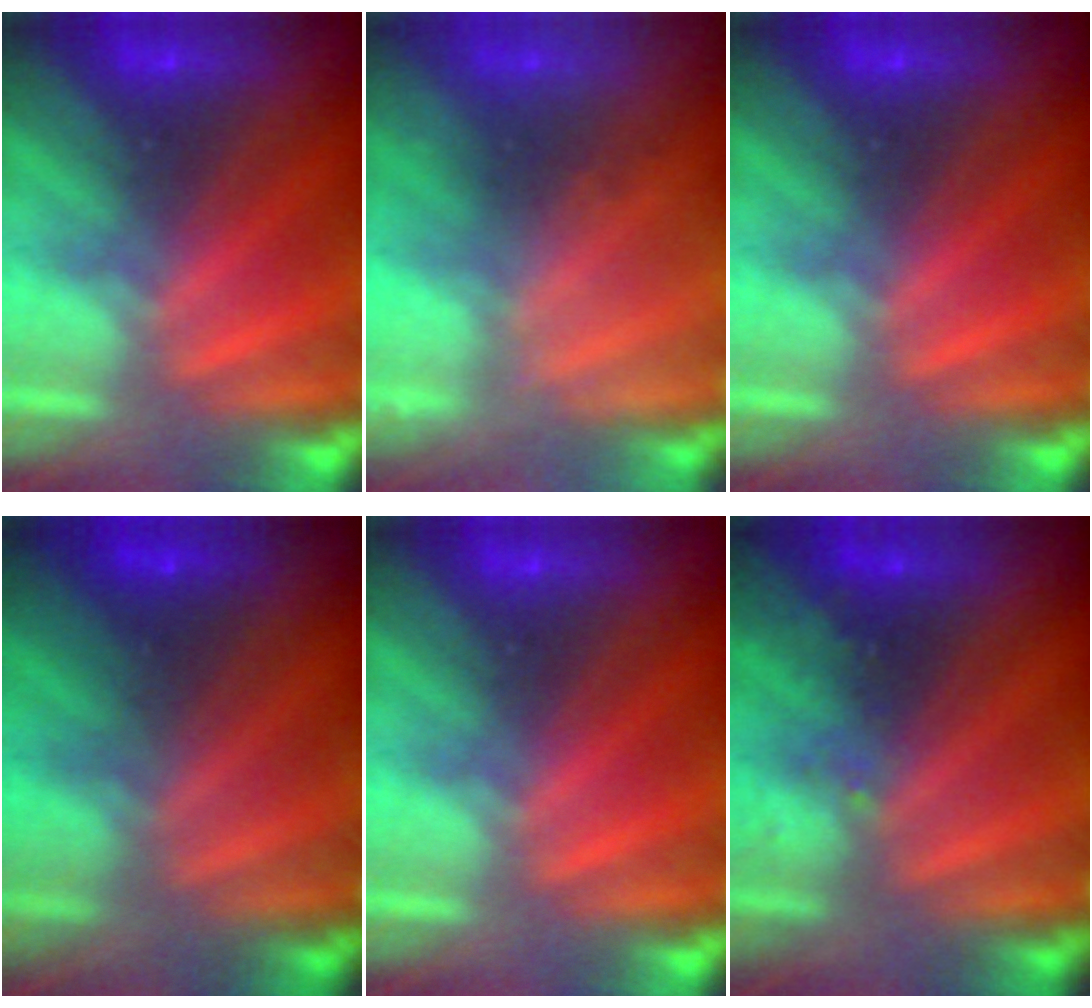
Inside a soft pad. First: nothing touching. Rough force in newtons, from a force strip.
{"total": 2.3}
{"total": 0.0}
{"total": 1.8}
{"total": 0.0}
{"total": 2.9}